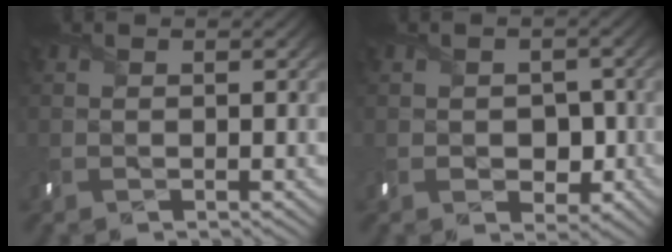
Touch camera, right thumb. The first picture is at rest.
{"total": 3.5, "force": [-0.8, 2.8, 2.0], "torque": [-0.030, -0.013, -0.015]}